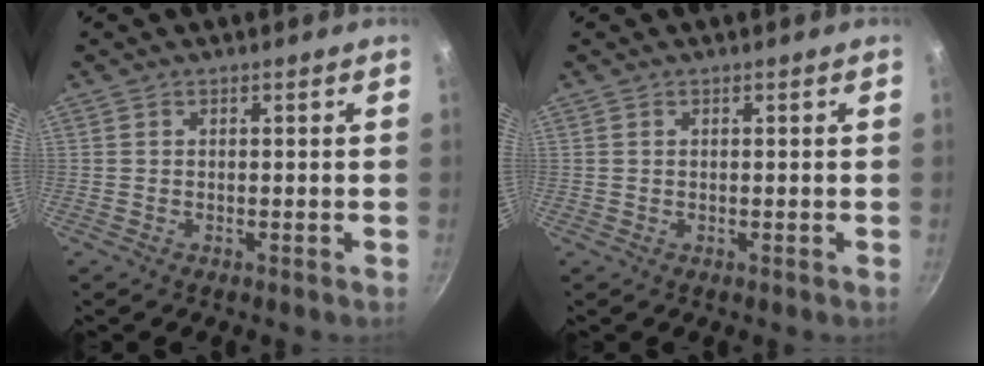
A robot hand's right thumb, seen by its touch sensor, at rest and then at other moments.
{"total": 0.0}